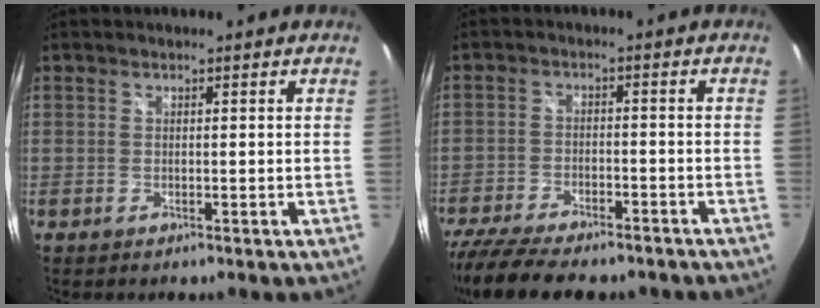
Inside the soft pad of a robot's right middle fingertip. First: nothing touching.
{"total": 17.0, "force": [-13.8, 5.3, 8.4], "torque": [-0.180, -0.039, -0.215]}